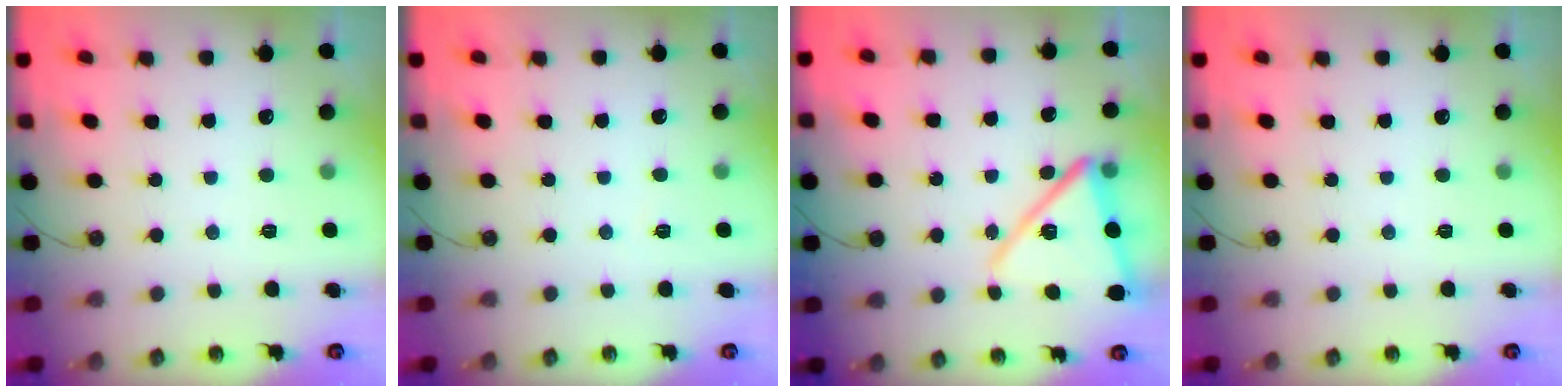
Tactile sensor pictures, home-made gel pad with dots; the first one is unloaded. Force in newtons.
{"total": 3.4, "press": 2.7, "slide": 2.1}
{"total": 15.2, "press": 15.2, "slide": 1.1}
{"total": 0.0}